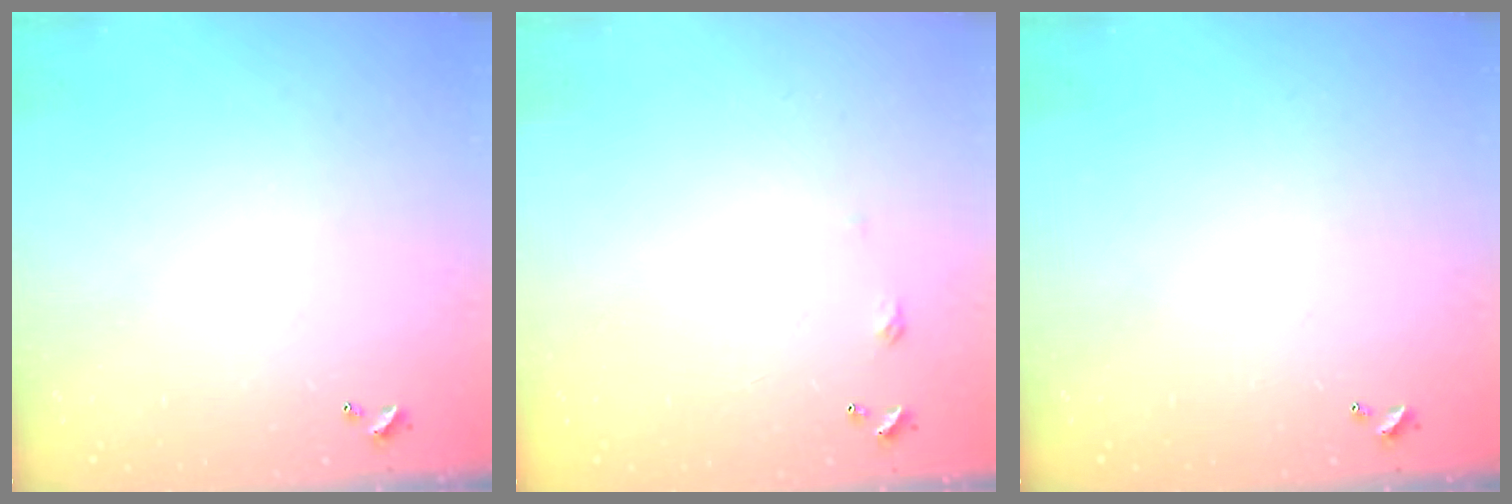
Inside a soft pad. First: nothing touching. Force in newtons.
{"total": 2.7, "press": 2.6, "slide": 0.4}
{"total": 0.0}